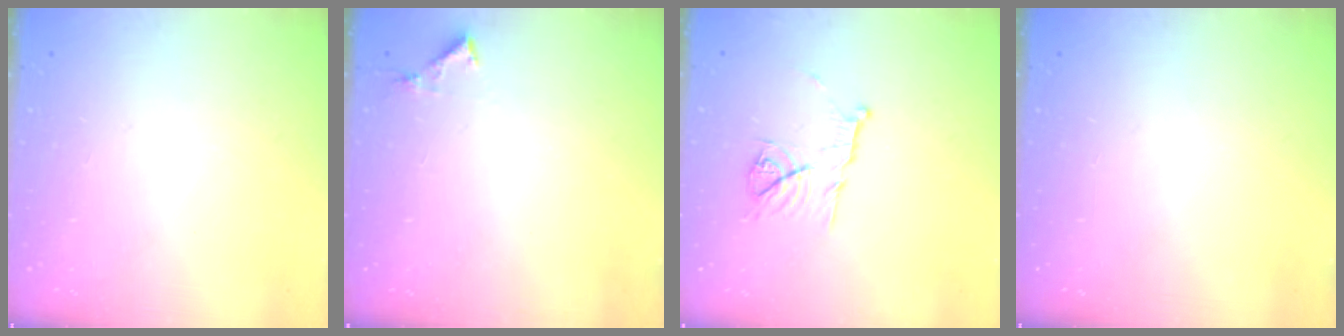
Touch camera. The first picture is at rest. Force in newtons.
{"total": 4.1, "press": 4.1, "slide": 0.5}
{"total": 10.3, "press": 10.3, "slide": 0.1}
{"total": 0.0}